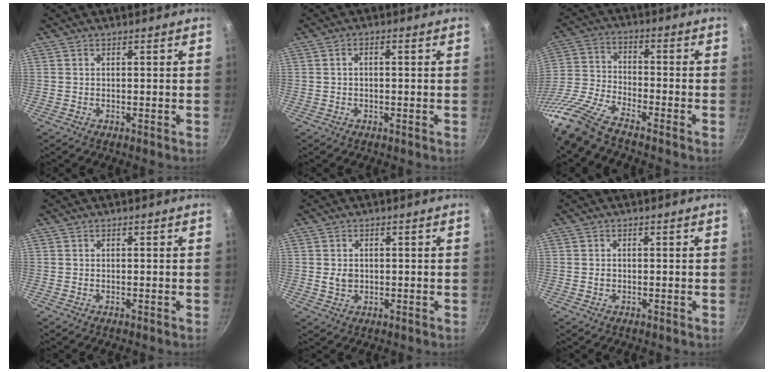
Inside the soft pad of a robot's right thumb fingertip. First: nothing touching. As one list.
[{"total": 1.5, "force": [-0.1, 0.7, 1.2], "torque": [-0.031, 0.012, -0.003]}, {"total": 13.1, "force": [-10.7, 2.9, 7.0], "torque": [-0.153, 0.044, -0.231]}, {"total": 0.0}, {"total": 2.5, "force": [0.1, 2.2, 1.3], "torque": [-0.013, -0.003, 0.004]}, {"total": 0.7, "force": [-0.1, 0.7, 0.1], "torque": [-0.001, 0.002, 0.000]}]